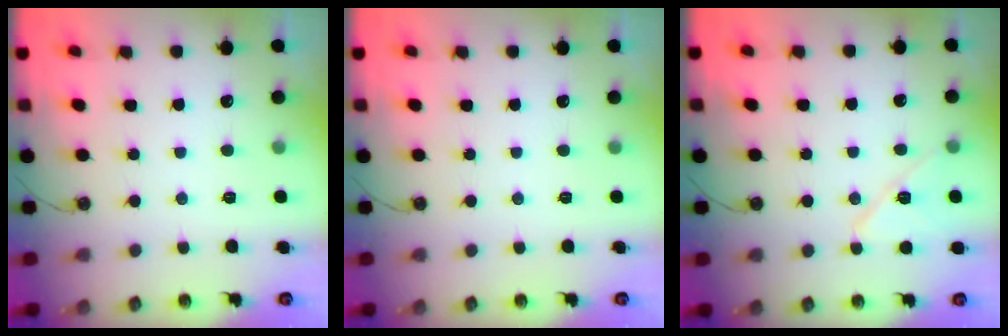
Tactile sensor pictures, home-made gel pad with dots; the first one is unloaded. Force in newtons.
{"total": 0.0}
{"total": 9.3, "press": 8.9, "slide": 2.7}